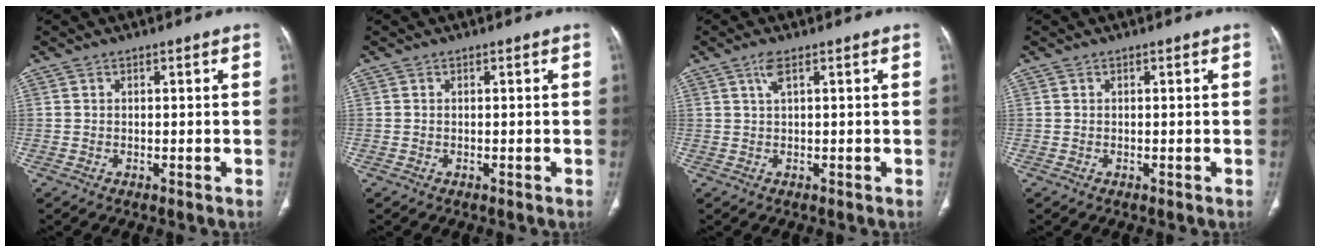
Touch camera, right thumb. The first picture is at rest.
{"total": 0.0}
{"total": 1.9, "force": [0.8, 0.4, 1.7], "torque": [-0.044, 0.006, 0.020]}
{"total": 0.0}